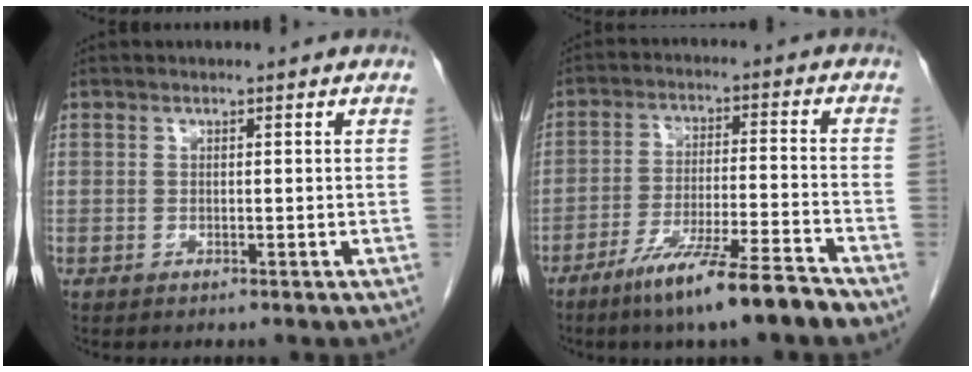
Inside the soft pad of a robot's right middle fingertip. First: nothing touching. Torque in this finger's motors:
{"motor_torque": [1.25, -0.89, 0.44, 0.13]}